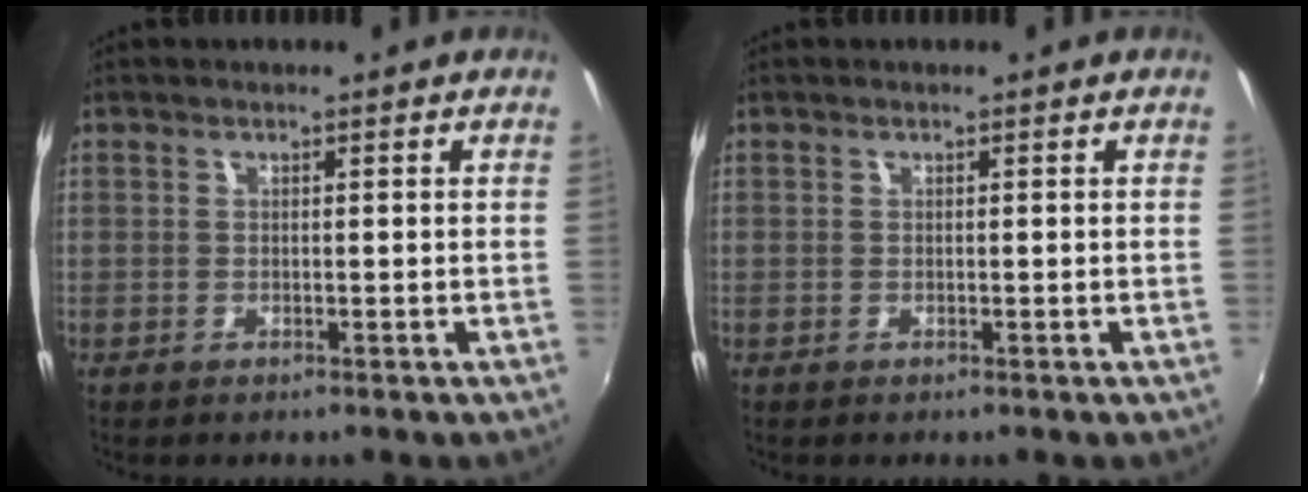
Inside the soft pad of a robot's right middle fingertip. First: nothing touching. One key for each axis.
{"total": 0.0}